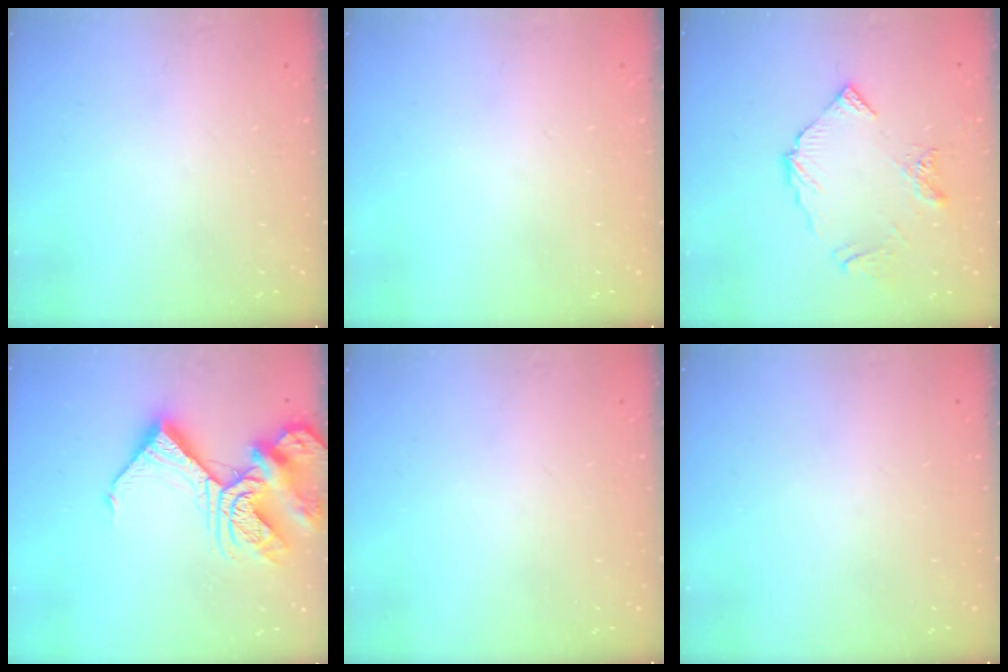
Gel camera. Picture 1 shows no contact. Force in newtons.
{"total": 0.0}
{"total": 10.1, "press": 10.1, "slide": 1.1}
{"total": 16.5, "press": 16.4, "slide": 2.1}
{"total": 0.0}
{"total": 0.0}